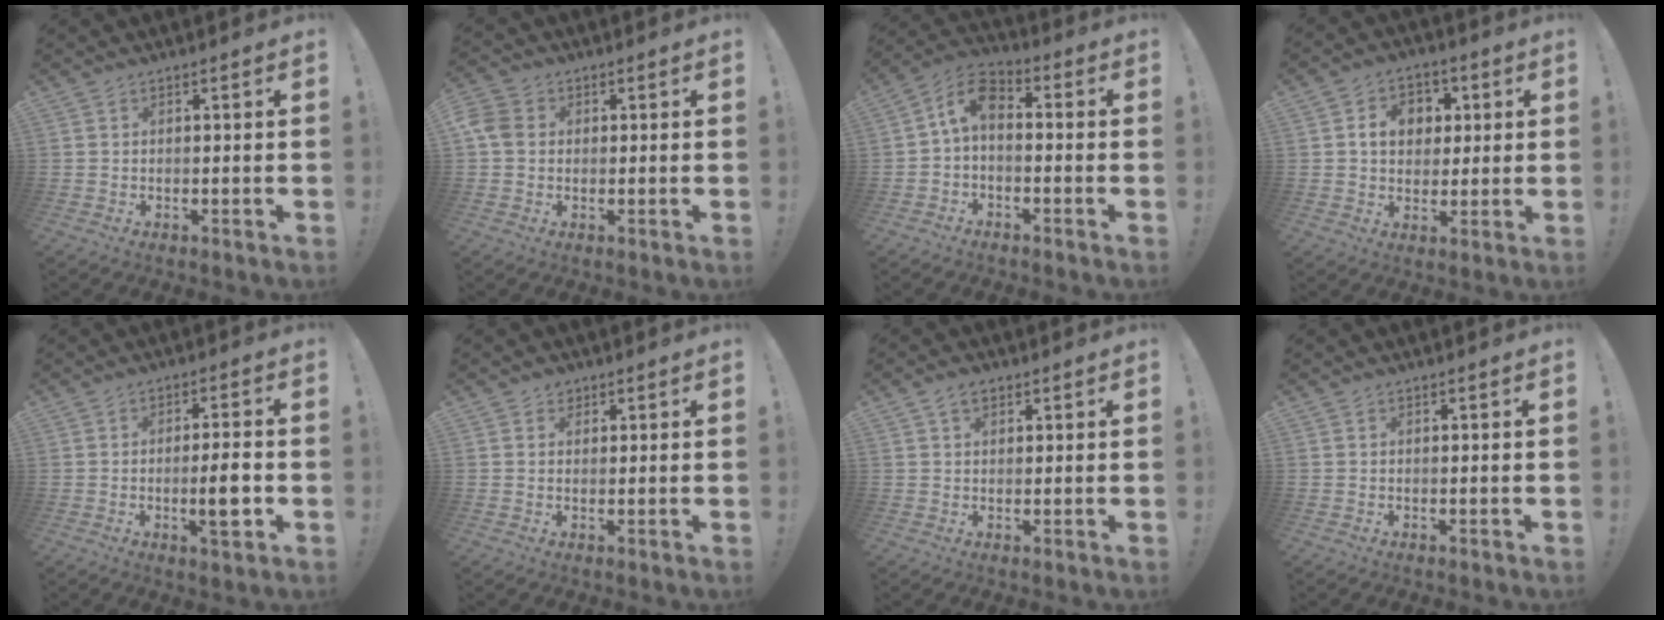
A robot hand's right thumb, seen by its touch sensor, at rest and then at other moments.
{"total": 6.0, "force": [0.6, 5.0, 3.4], "torque": [-0.069, 0.012, 0.014]}
{"total": 7.5, "force": [0.4, 4.3, 6.1], "torque": [-0.134, 0.010, 0.011]}
{"total": 9.4, "force": [2.5, 7.8, 4.6], "torque": [-0.067, 0.000, 0.047]}
{"total": 7.0, "force": [-1.8, 1.2, 6.6], "torque": [-0.086, -0.001, -0.031]}
{"total": 2.1, "force": [1.3, 1.6, 0.5], "torque": [0.004, -0.005, 0.022]}
{"total": 3.6, "force": [2.0, 2.2, 2.0], "torque": [-0.031, -0.002, 0.035]}
{"total": 0.0}